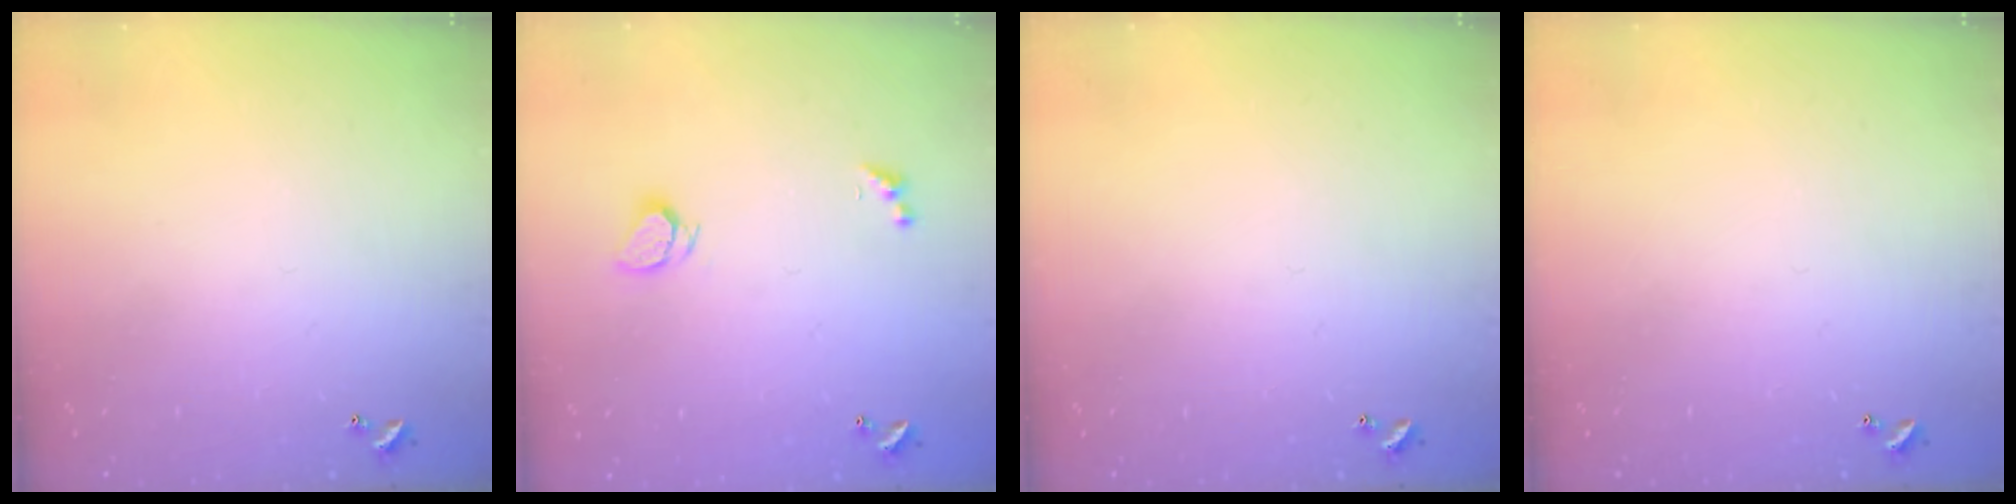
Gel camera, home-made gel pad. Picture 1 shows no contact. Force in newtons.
{"total": 1.9, "press": 1.8, "slide": 0.3}
{"total": 0.0}
{"total": 0.0}